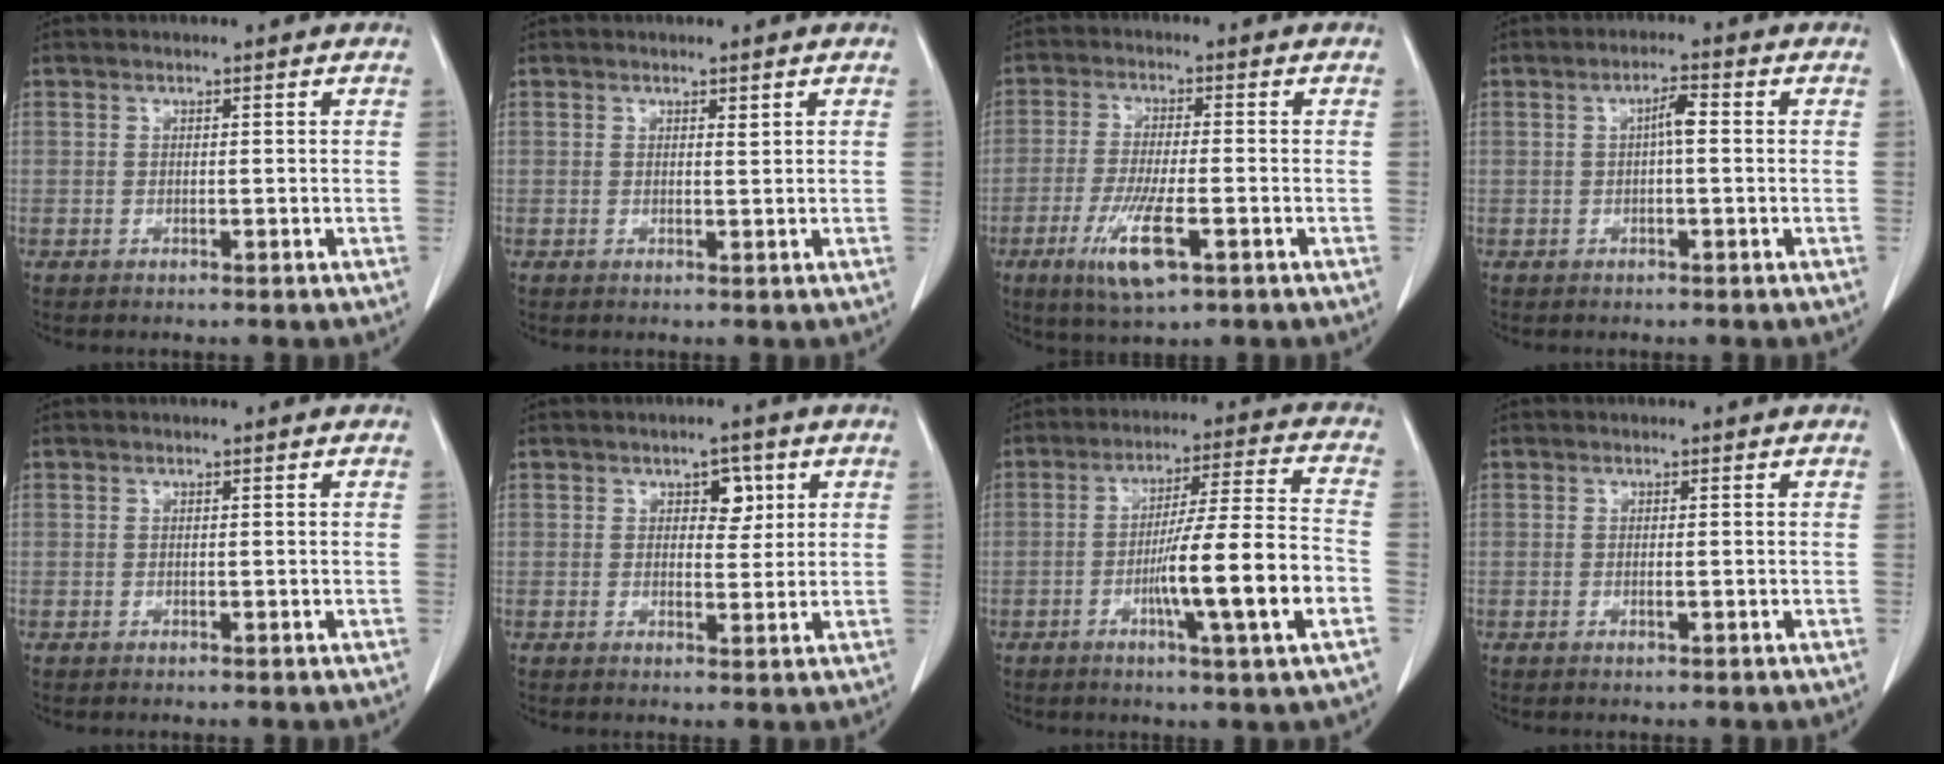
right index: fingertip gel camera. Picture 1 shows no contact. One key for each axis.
{"total": 0.5, "fx": 0.4, "fy": 0.1, "fz": 0.4, "tx": -0.008, "ty": -0.004, "tz": 0.006}
{"total": 8.7, "fx": -3.9, "fy": 1.4, "fz": 7.7, "tx": -0.152, "ty": -0.021, "tz": -0.065}
{"total": 2.7, "fx": 0.2, "fy": 0.5, "fz": 2.6, "tx": -0.046, "ty": 0.005, "tz": 0.003}
{"total": 0.0}
{"total": 3.5, "fx": 1.5, "fy": 2.1, "fz": 2.4, "tx": -0.028, "ty": 0.005, "tz": 0.021}
{"total": 13.9, "fx": -4.1, "fy": -0.5, "fz": 13.3, "tx": -0.220, "ty": -0.002, "tz": -0.069}
{"total": 0.6, "fx": -0.2, "fy": 0.0, "fz": 0.6, "tx": -0.013, "ty": -0.002, "tz": -0.002}